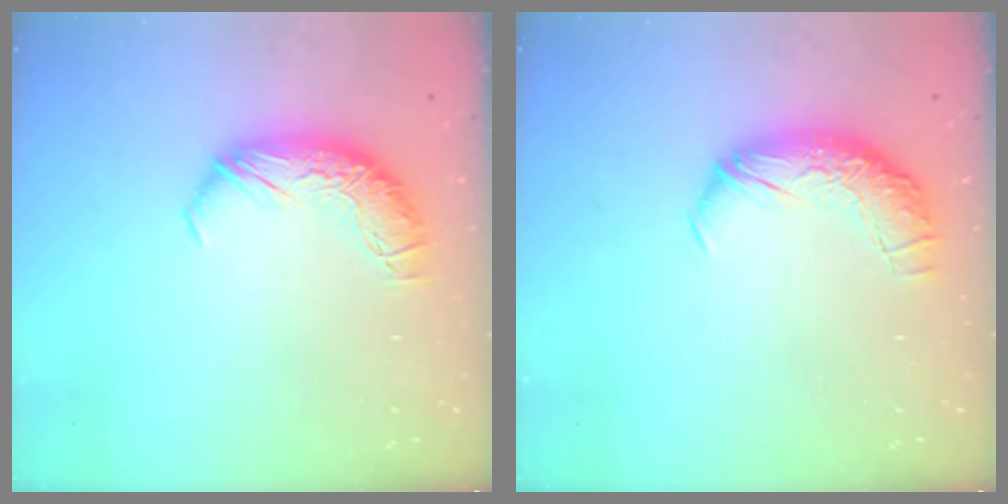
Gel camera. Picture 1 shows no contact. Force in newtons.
{"total": 2.3, "press": 0.9, "slide": 2.1}